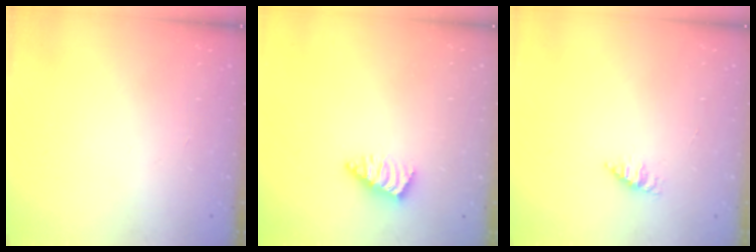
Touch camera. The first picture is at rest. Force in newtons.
{"total": 2.4, "press": 2.3, "slide": 0.5}
{"total": 1.1, "press": 1.1, "slide": 0.2}